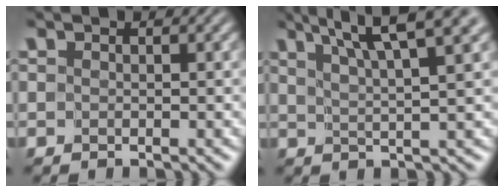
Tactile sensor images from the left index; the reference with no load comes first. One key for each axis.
{"total": 6.8, "fx": 4.7, "fy": 0.8, "fz": 4.9, "tx": -0.066, "ty": 0.020, "tz": 0.066}